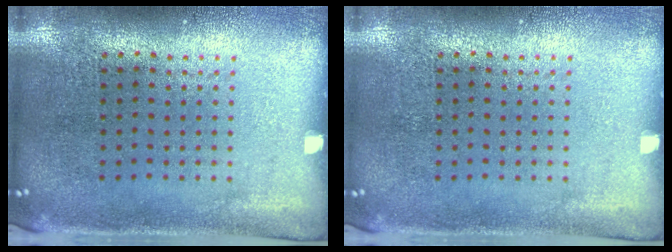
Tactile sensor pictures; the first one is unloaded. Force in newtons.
{"total": 0.0}